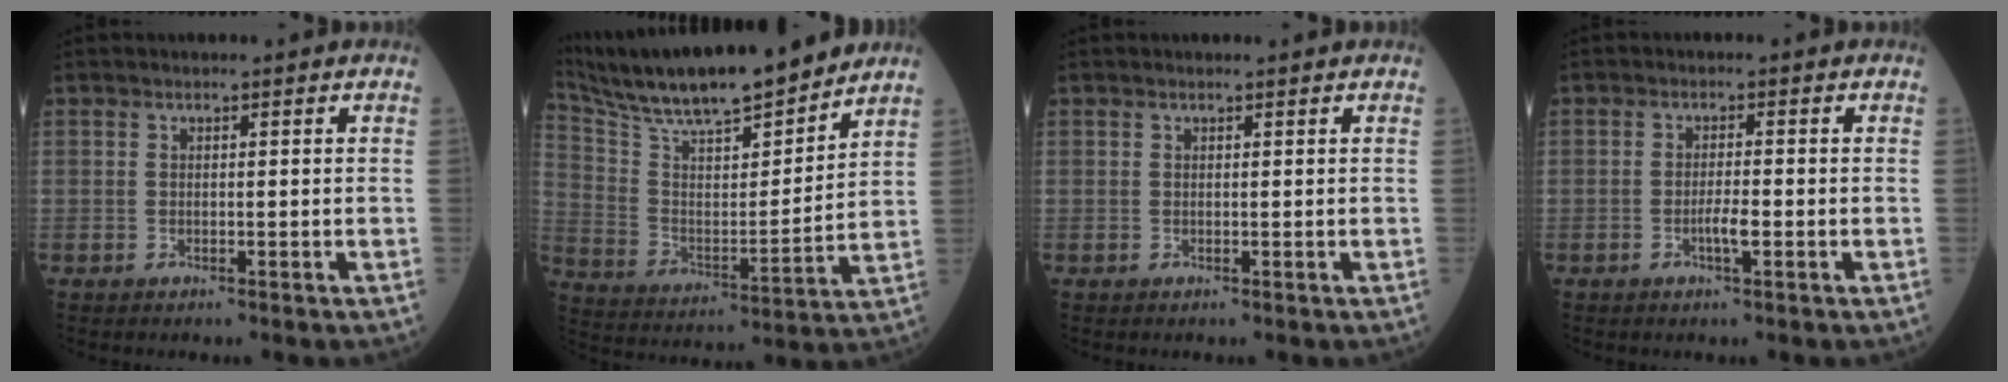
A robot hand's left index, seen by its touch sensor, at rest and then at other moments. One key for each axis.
{"total": 20.7, "fx": 18.3, "fy": 2.6, "fz": 9.4, "tx": -0.173, "ty": 0.005, "tz": 0.306}
{"total": 0.5, "fx": 0.5, "fy": 0.0, "fz": 0.1, "tx": -0.003, "ty": 0.002, "tz": 0.008}
{"total": 2.2, "fx": -1.0, "fy": 0.2, "fz": 1.9, "tx": -0.030, "ty": -0.001, "tz": -0.017}